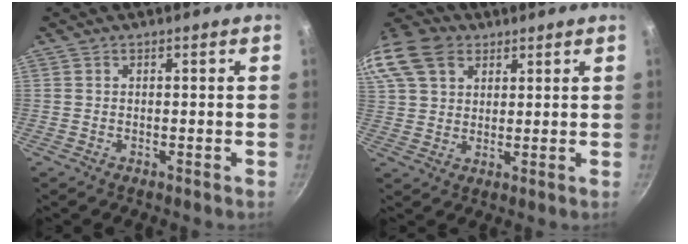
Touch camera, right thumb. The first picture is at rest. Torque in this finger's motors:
{"motor_torque": [1.04, 1.12, 0.25, -0.19, 0.14]}